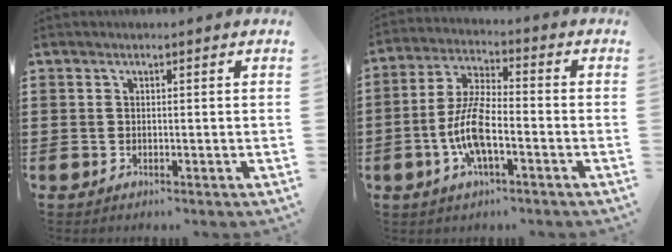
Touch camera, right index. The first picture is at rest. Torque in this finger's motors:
{"motor_torque": [1.23, 0.91, 0.38, 0.21]}